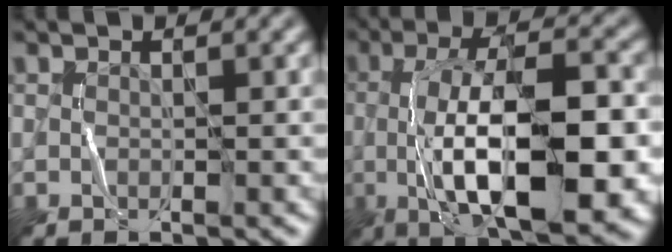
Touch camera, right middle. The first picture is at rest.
{"total": 13.2, "force": [-2.9, 4.8, 11.9], "torque": [-0.194, -0.001, -0.050]}